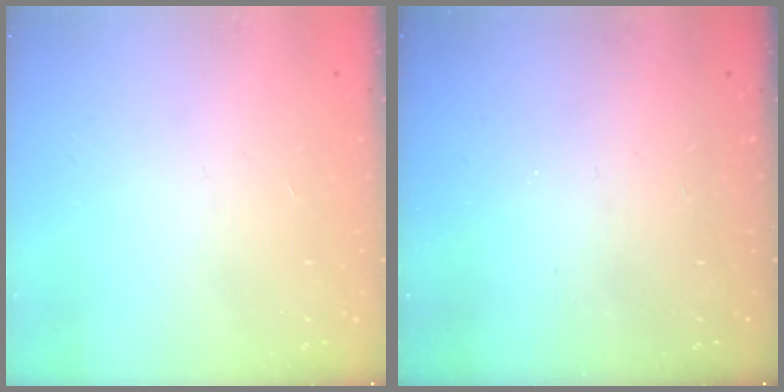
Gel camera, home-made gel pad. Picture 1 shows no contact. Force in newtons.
{"total": 0.0}